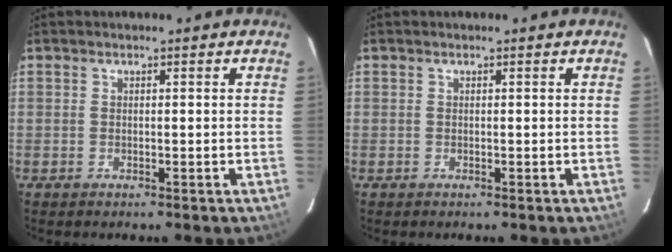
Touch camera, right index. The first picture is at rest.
{"total": 0.0}